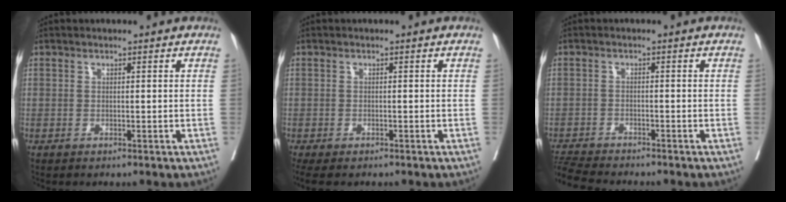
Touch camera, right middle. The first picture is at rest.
{"total": 5.2, "force": [-4.2, 1.6, 2.6], "torque": [-0.042, -0.012, -0.063]}
{"total": 6.8, "force": [-6.5, 0.1, 2.0], "torque": [-0.038, -0.019, -0.111]}